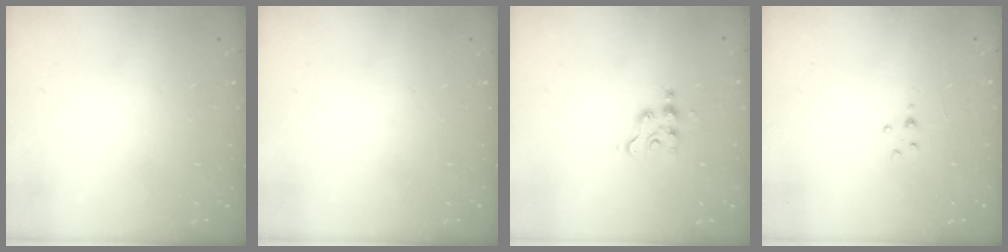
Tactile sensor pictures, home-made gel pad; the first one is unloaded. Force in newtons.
{"total": 0.0}
{"total": 3.7, "press": 3.6, "slide": 0.5}
{"total": 1.5, "press": 1.5, "slide": 0.2}